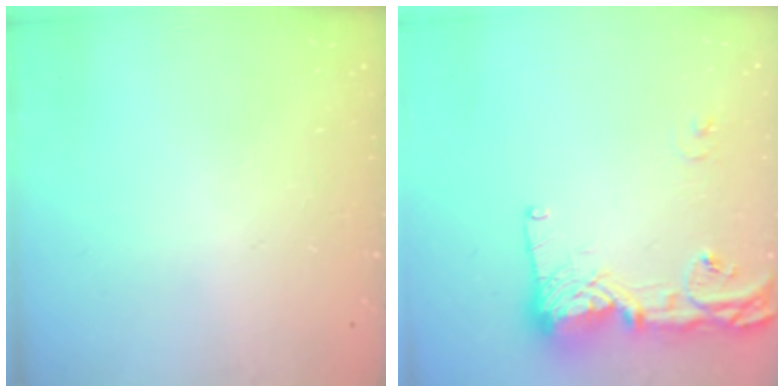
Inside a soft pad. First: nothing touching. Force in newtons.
{"total": 14.9, "press": 14.8, "slide": 1.2}